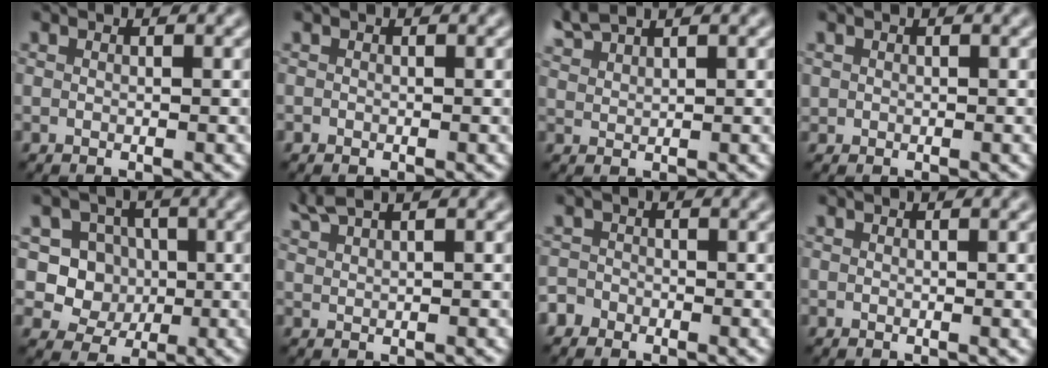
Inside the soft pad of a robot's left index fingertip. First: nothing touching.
{"total": 0.0}
{"total": 2.7, "force": [2.5, 0.3, 1.0], "torque": [-0.020, 0.012, 0.055]}
{"total": 0.5, "force": [0.2, 0.5, 0.0], "torque": [0.006, -0.002, 0.003]}
{"total": 5.5, "force": [0.5, 5.1, 1.9], "torque": [-0.020, 0.007, 0.004]}
{"total": 2.8, "force": [2.4, 0.5, 1.5], "torque": [-0.028, 0.011, 0.048]}
{"total": 1.9, "force": [-1.4, 1.3, 0.1], "torque": [0.010, 0.005, -0.025]}
{"total": 1.6, "force": [0.0, 0.9, 1.4], "torque": [-0.013, -0.005, -0.001]}